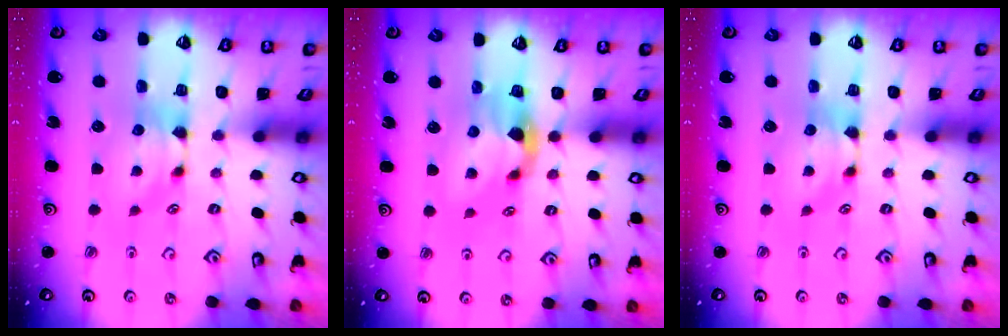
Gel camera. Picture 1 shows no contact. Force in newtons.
{"total": 2.8, "press": 2.5, "slide": 1.3}
{"total": 0.0}